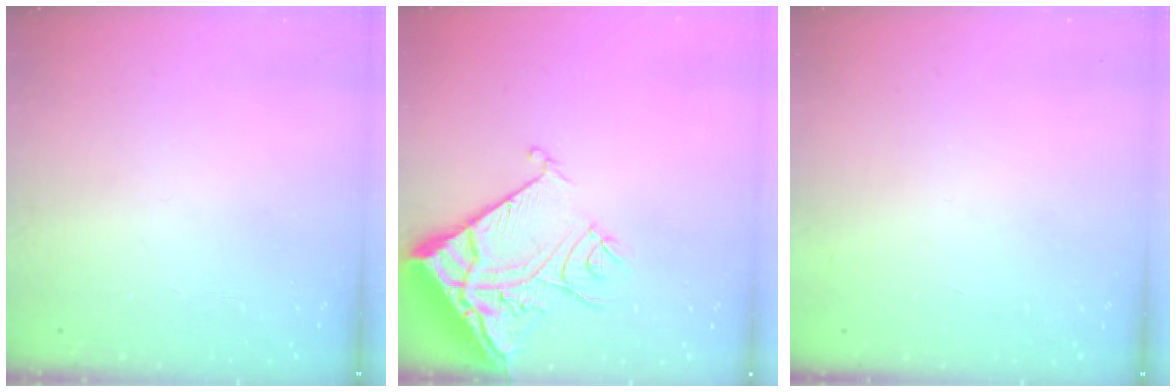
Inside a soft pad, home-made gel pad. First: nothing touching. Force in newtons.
{"total": 13.1, "press": 13.0, "slide": 1.7}
{"total": 2.9, "press": 2.9, "slide": 0.1}